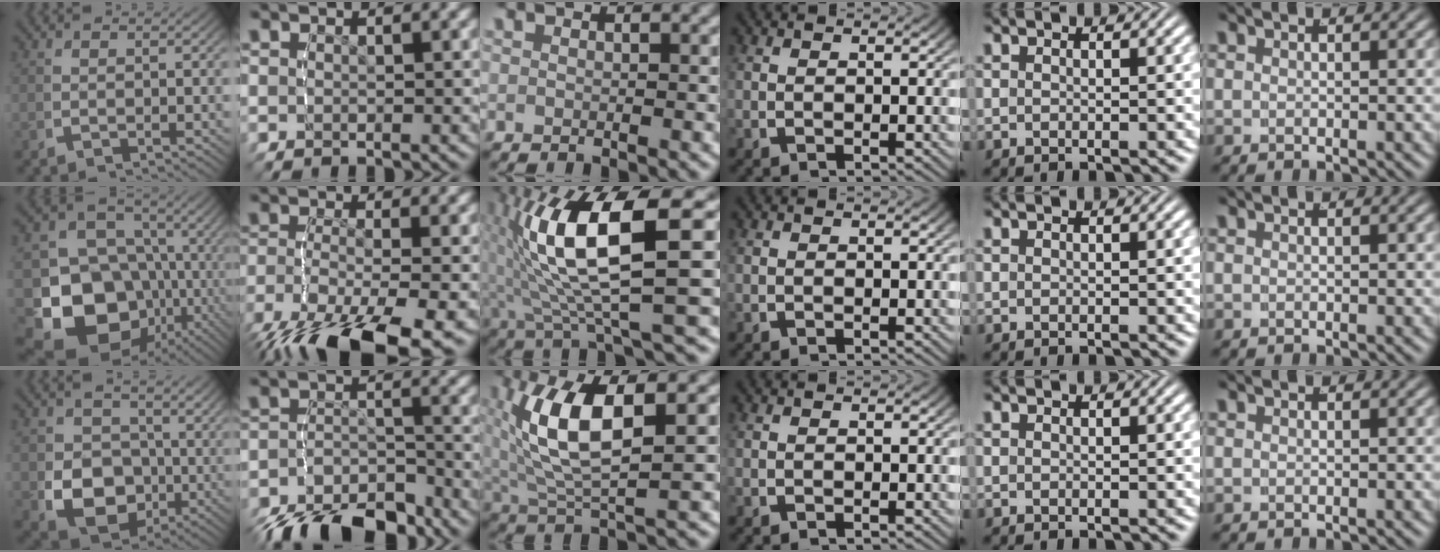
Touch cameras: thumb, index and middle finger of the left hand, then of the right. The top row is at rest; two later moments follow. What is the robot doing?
{"motion": "lift_and_place", "object": "bandage"}